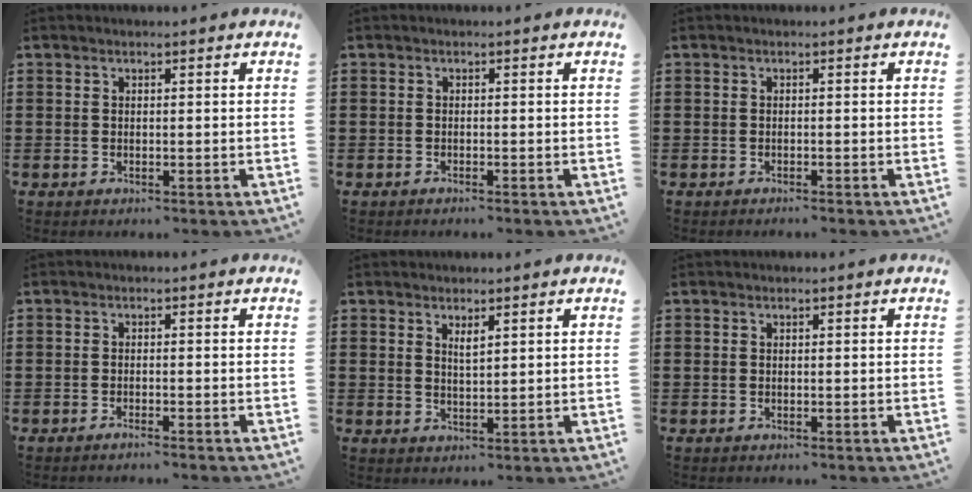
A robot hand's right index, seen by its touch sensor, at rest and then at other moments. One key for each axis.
{"total": 0.5, "fx": -0.5, "fy": -0.1, "fz": 0.2, "tx": -0.004, "ty": -0.002, "tz": -0.010}
{"total": 0.6, "fx": -0.6, "fy": -0.1, "fz": 0.0, "tx": -0.002, "ty": -0.003, "tz": -0.012}
{"total": 1.0, "fx": -1.0, "fy": -0.2, "fz": 0.4, "tx": -0.007, "ty": -0.003, "tz": -0.018}
{"total": 1.8, "fx": 1.1, "fy": 0.5, "fz": 1.3, "tx": -0.026, "ty": 0.002, "tz": 0.020}
{"total": 0.0}